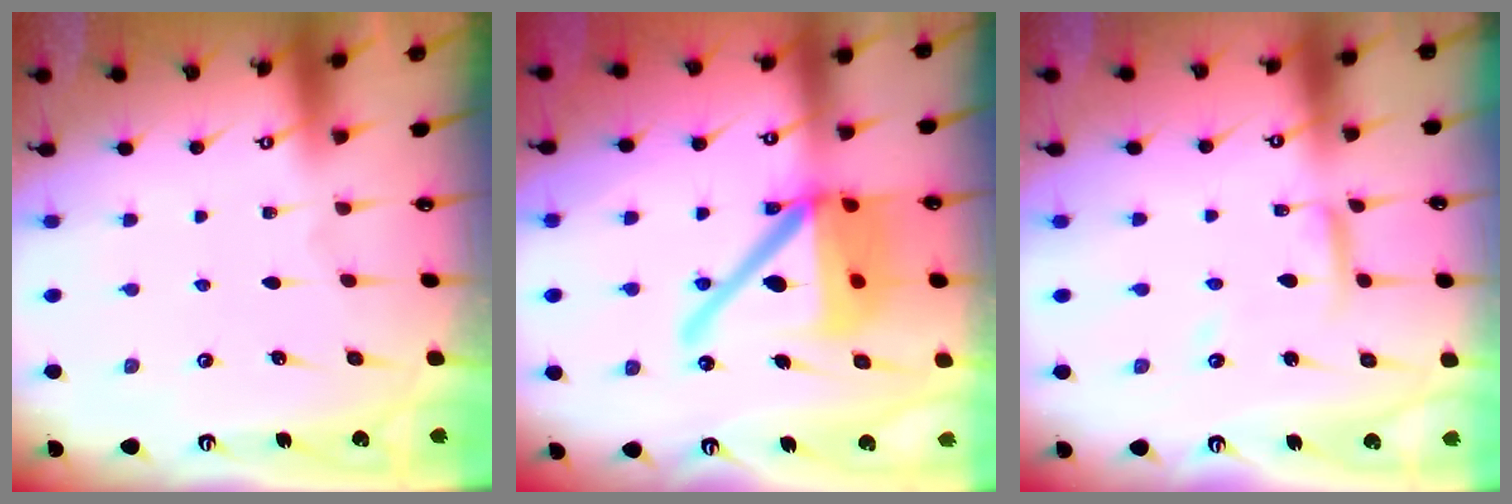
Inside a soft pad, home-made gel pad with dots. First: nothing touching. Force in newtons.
{"total": 21.3, "press": 21.1, "slide": 3.1}
{"total": 6.6, "press": 6.6, "slide": 0.5}